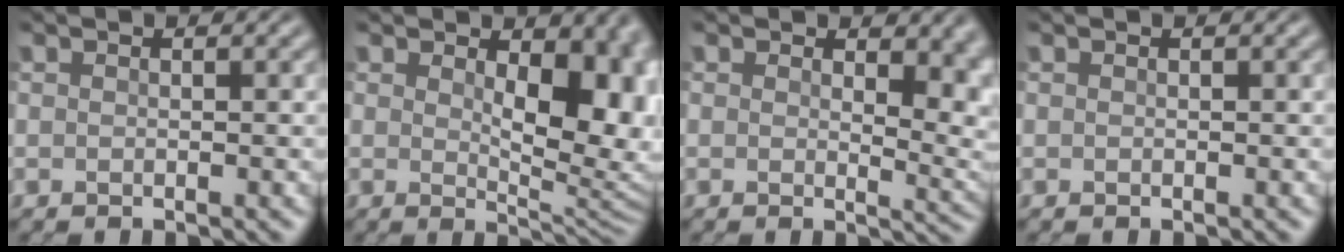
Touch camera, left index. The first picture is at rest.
{"total": 9.0, "force": [1.7, 4.4, 7.7], "torque": [-0.079, 0.000, 0.031]}
{"total": 5.2, "force": [2.1, 2.4, 4.1], "torque": [-0.028, -0.005, 0.044]}
{"total": 0.0}